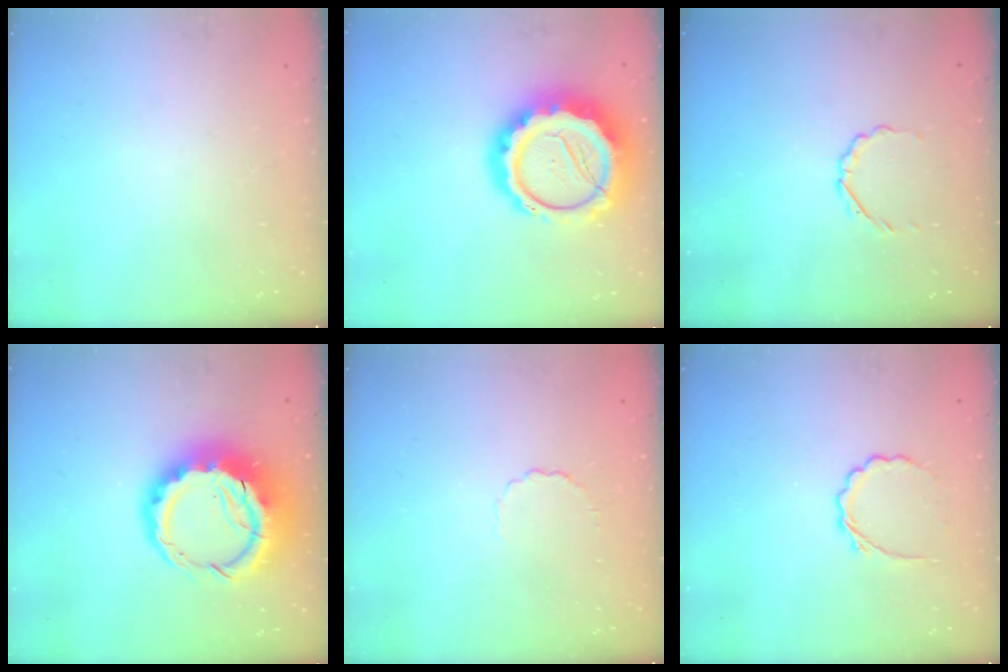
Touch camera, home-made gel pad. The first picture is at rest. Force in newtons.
{"total": 21.0, "press": 20.5, "slide": 4.4}
{"total": 2.3, "press": 2.1, "slide": 0.8}
{"total": 14.6, "press": 14.3, "slide": 3.0}
{"total": 2.6, "press": 2.4, "slide": 1.0}
{"total": 3.2, "press": 3.0, "slide": 1.0}